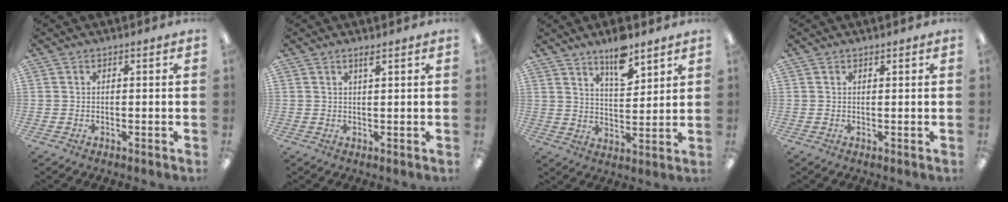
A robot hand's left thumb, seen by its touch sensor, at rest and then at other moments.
{"total": 1.8, "force": [1.4, 0.1, 1.1], "torque": [-0.025, -0.001, 0.024]}
{"total": 10.0, "force": [7.6, 3.5, 5.5], "torque": [-0.078, -0.048, 0.128]}
{"total": 0.8, "force": [0.7, 0.1, 0.2], "torque": [-0.006, 0.000, 0.013]}